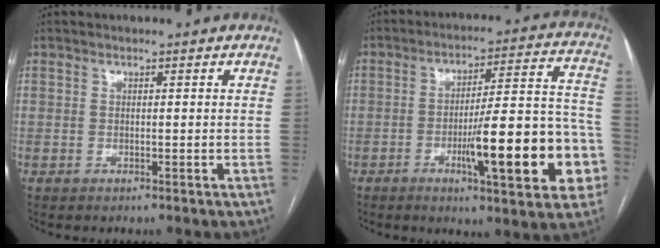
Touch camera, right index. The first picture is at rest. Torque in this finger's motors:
{"motor_torque": [1.26, -0.88, 0.46, 0.21]}